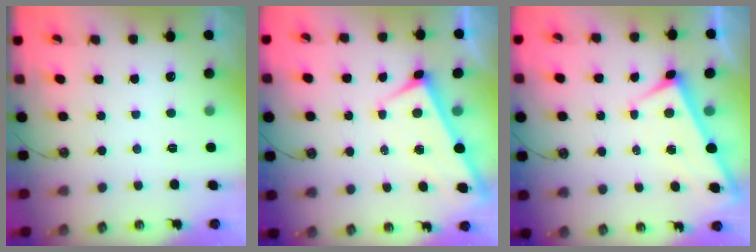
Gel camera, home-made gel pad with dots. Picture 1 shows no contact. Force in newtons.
{"total": 1.8, "press": 1.8, "slide": 0.1}
{"total": 1.9, "press": 1.9, "slide": 0.2}